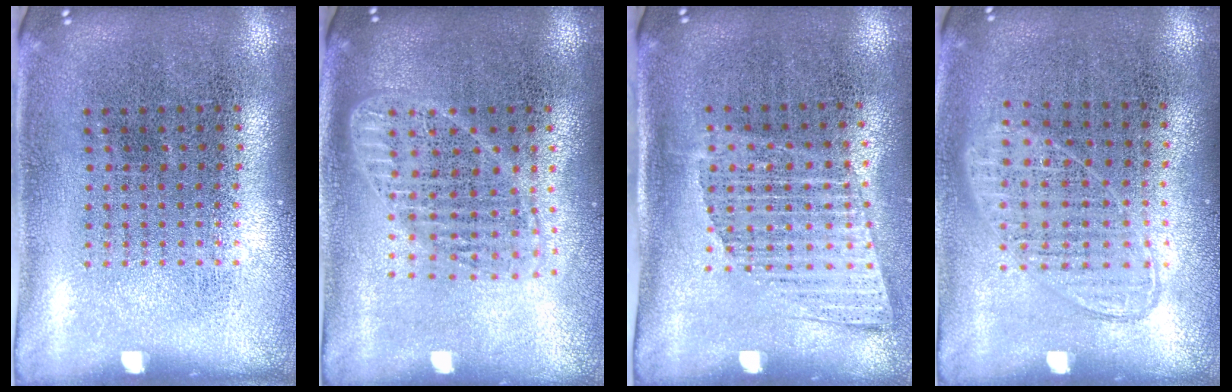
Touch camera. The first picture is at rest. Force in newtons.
{"total": 1.8, "press": 1.5, "slide": 0.9}
{"total": 1.4, "press": 1.1, "slide": 0.9}
{"total": 1.0, "press": 0.9, "slide": 0.4}